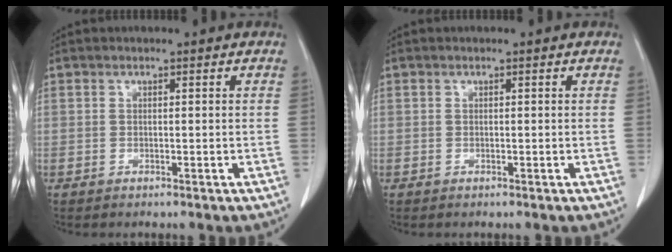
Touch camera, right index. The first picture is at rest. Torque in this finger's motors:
{"motor_torque": [0.00, 0.00, 0.00, 0.00]}